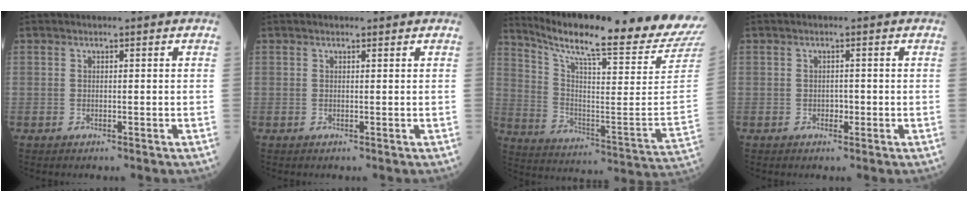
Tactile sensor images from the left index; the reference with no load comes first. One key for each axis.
{"total": 0.0}
{"total": 24.8, "fx": 22.3, "fy": -1.4, "fz": 10.7, "tx": -0.195, "ty": -0.111, "tz": 0.311}
{"total": 1.3, "fx": -0.8, "fy": 0.8, "fz": 0.6, "tx": -0.010, "ty": -0.002, "tz": -0.013}